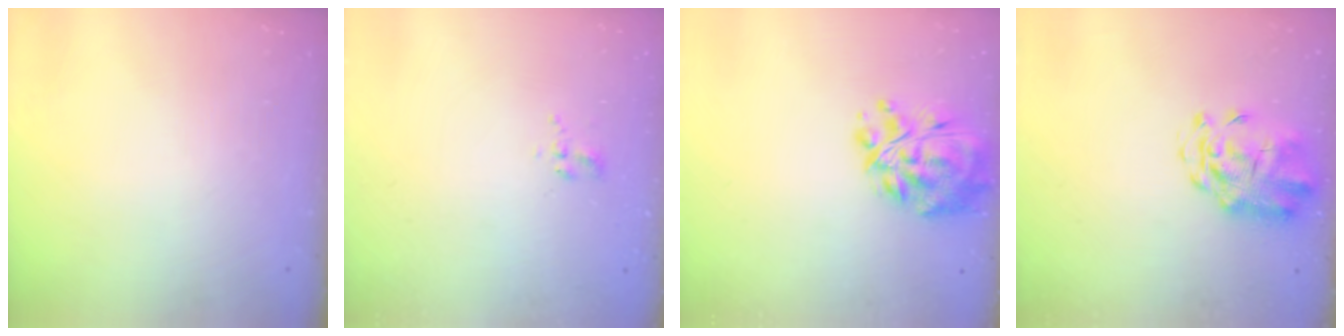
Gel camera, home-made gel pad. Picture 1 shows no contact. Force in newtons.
{"total": 2.3, "press": 2.0, "slide": 1.1}
{"total": 12.6, "press": 12.0, "slide": 4.0}
{"total": 3.9, "press": 3.7, "slide": 1.5}